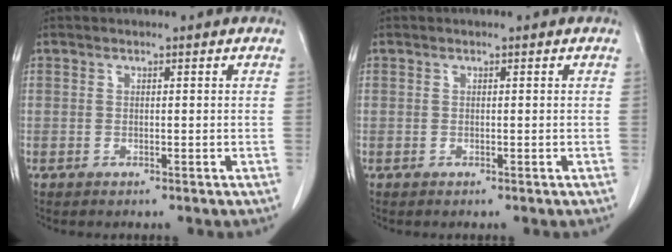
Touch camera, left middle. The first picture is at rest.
{"total": 0.0}